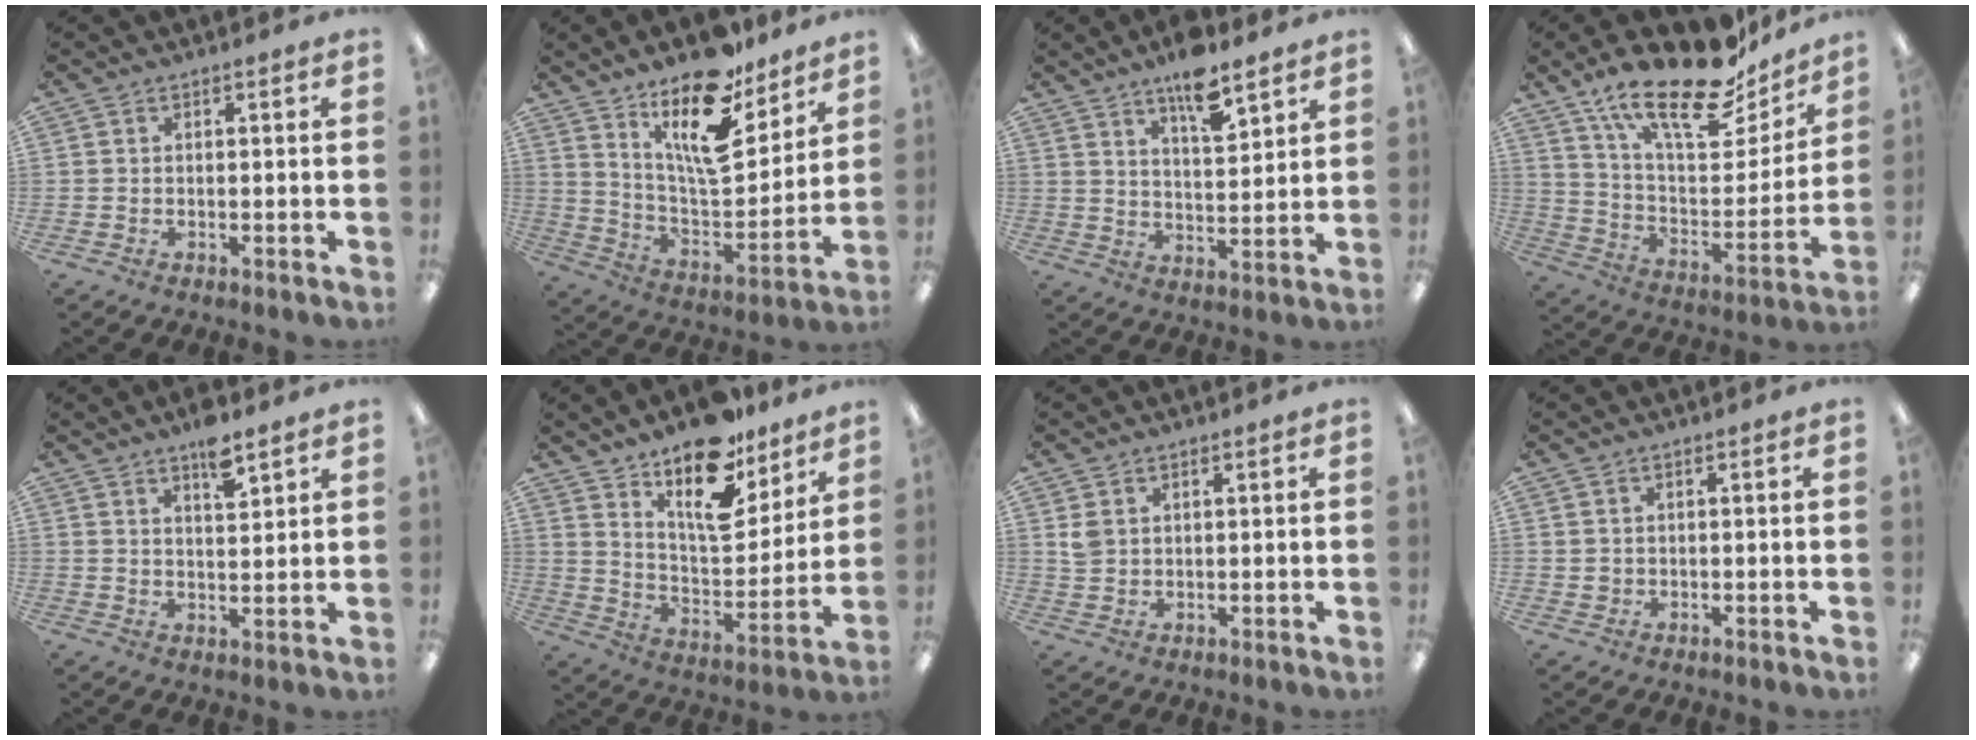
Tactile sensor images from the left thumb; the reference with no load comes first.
{"total": 18.7, "force": [13.1, 7.0, 11.4], "torque": [-0.188, -0.092, 0.227]}
{"total": 10.4, "force": [7.8, 3.5, 6.0], "torque": [-0.089, -0.046, 0.131]}
{"total": 22.9, "force": [16.8, 8.2, 13.2], "torque": [-0.211, -0.108, 0.287]}
{"total": 6.6, "force": [4.9, 2.2, 3.8], "torque": [-0.046, -0.032, 0.081]}
{"total": 18.1, "force": [13.0, 7.7, 10.0], "torque": [-0.160, -0.084, 0.224]}
{"total": 3.2, "force": [1.6, 2.4, 1.3], "torque": [-0.021, -0.001, 0.029]}
{"total": 1.2, "force": [0.5, 1.0, 0.1], "torque": [-0.004, 0.004, 0.009]}